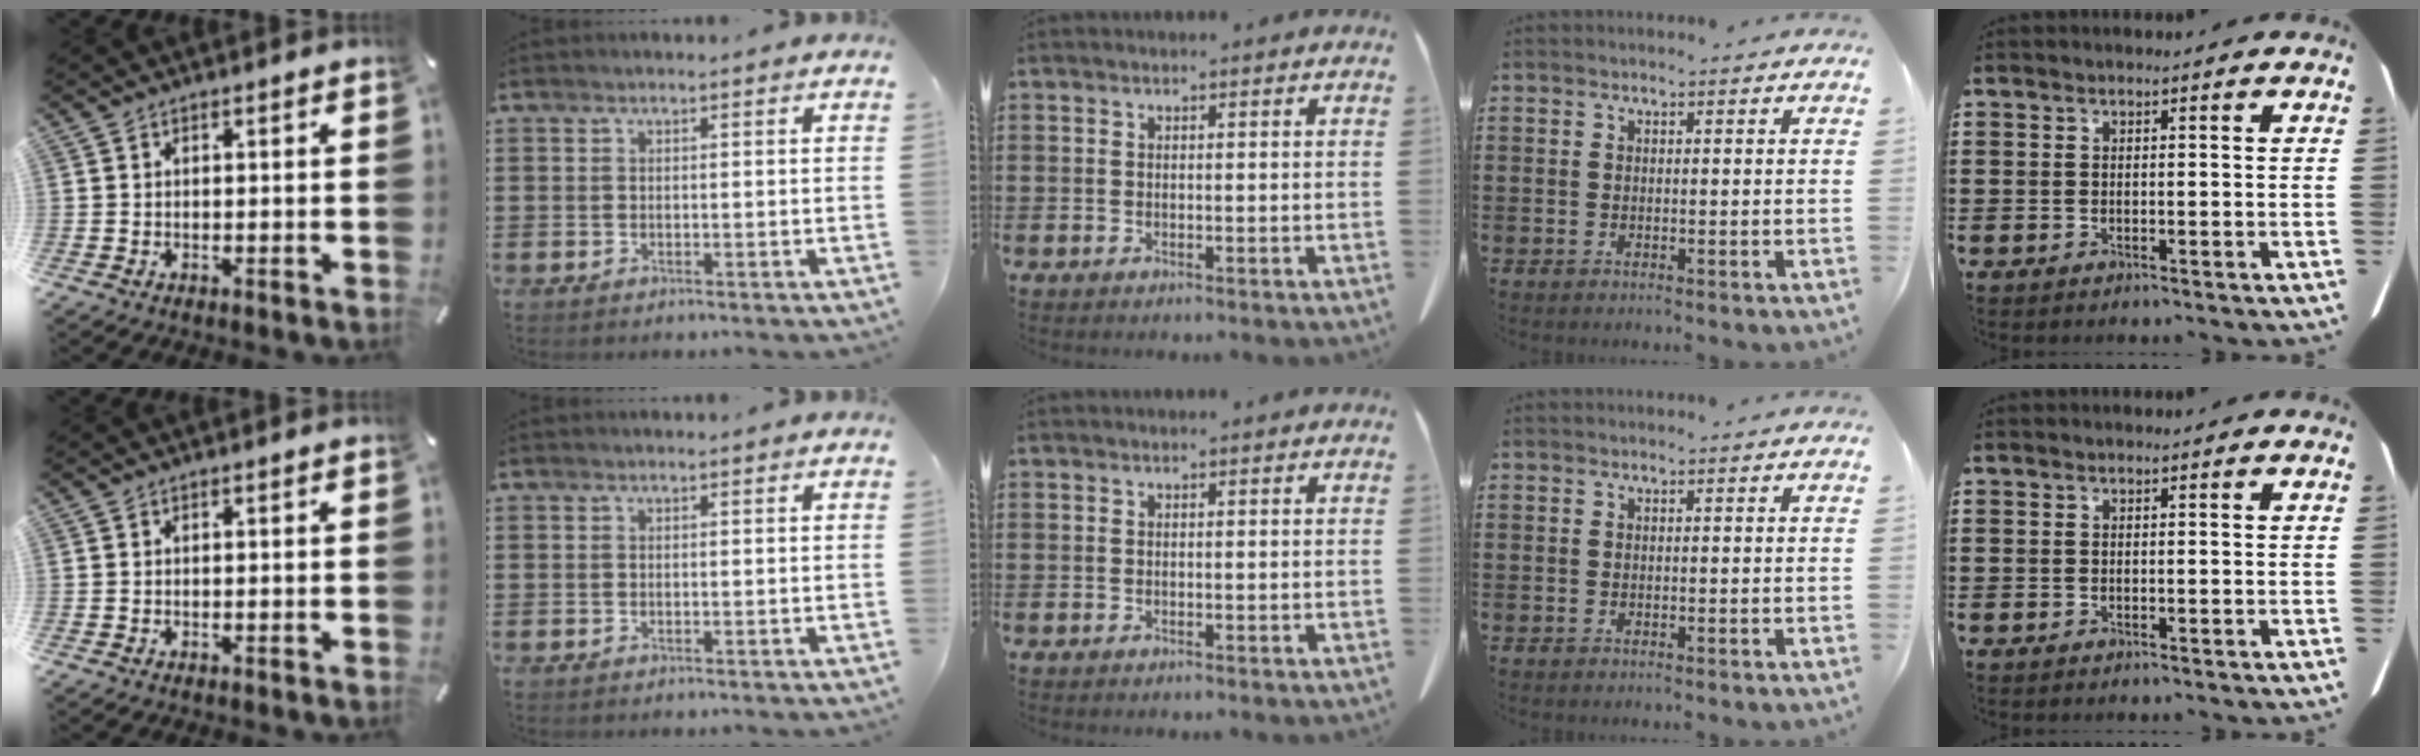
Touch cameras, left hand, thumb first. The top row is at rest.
{}